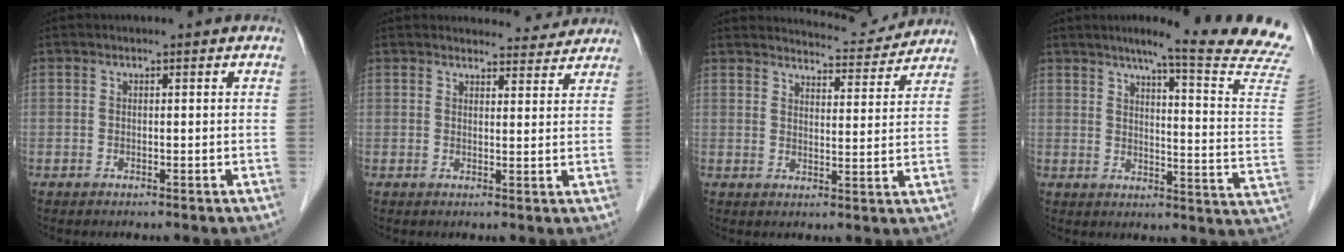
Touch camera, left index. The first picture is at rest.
{"total": 5.8, "force": [5.6, 1.4, 0.3], "torque": [0.007, 0.001, 0.056]}
{"total": 8.6, "force": [8.6, 1.0, 0.4], "torque": [-0.003, -0.002, 0.105]}
{"total": 19.8, "force": [16.9, -1.7, 10.2], "torque": [-0.136, -0.084, 0.196]}